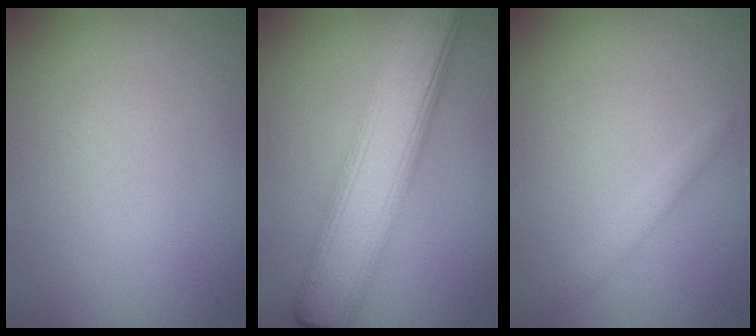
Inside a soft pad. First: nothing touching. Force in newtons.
{"total": 8.8, "press": 8.8, "slide": 0.1}
{"total": 1.0, "press": 1.0, "slide": 0.0}